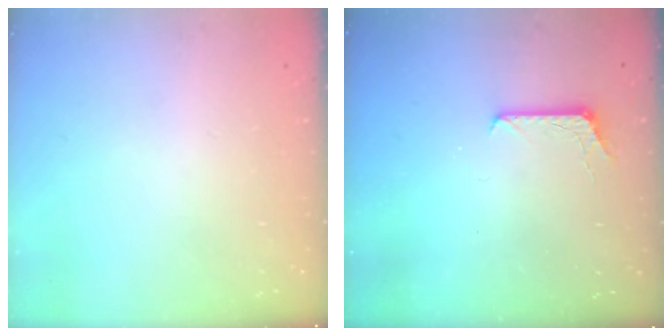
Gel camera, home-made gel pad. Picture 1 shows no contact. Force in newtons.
{"total": 6.3, "press": 6.3, "slide": 0.6}